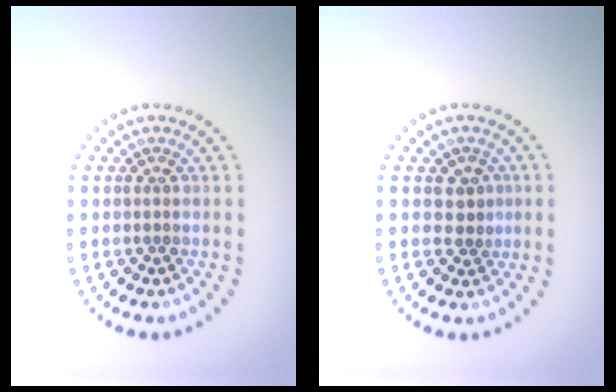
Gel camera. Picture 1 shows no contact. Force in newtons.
{"total": 1.9, "press": 1.6, "slide": 1.0}